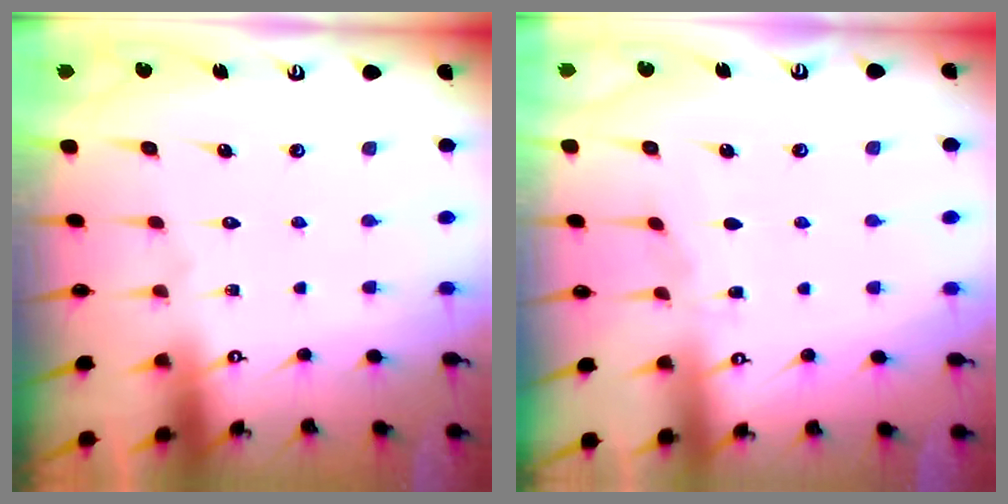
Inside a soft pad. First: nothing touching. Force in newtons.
{"total": 2.5, "press": 2.5, "slide": 0.3}